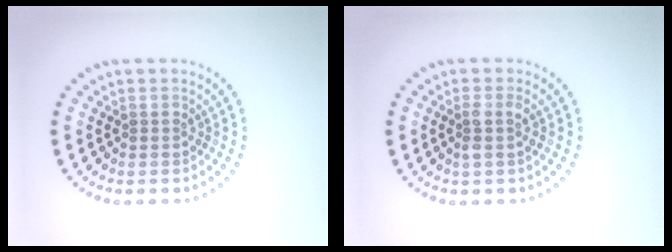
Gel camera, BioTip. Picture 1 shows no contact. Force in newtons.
{"total": 1.5, "press": 1.4, "slide": 0.6}